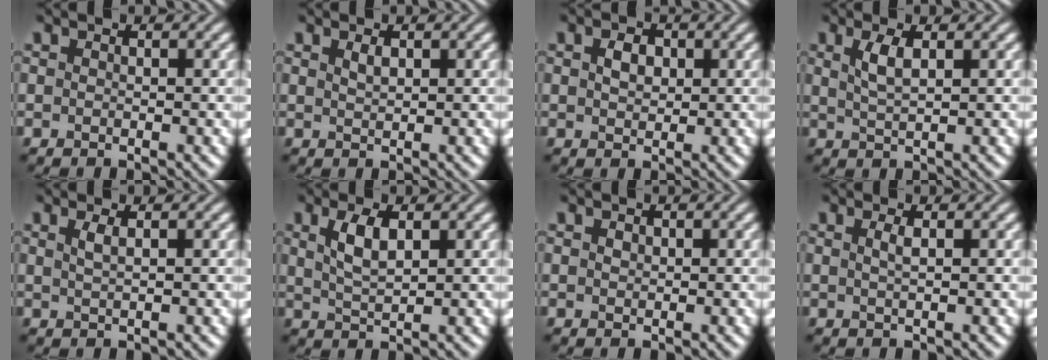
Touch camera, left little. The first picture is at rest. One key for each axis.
{"total": 1.0, "fx": 0.6, "fy": 0.4, "fz": 0.7, "tx": -0.017, "ty": 0.001, "tz": 0.012}
{"total": 2.0, "fx": 0.5, "fy": 1.4, "fz": 1.3, "tx": -0.028, "ty": 0.003, "tz": 0.008}
{"total": 2.3, "fx": 0.9, "fy": 0.7, "fz": 1.9, "tx": -0.041, "ty": 0.001, "tz": 0.020}
{"total": 1.3, "fx": 0.6, "fy": 0.4, "fz": 1.1, "tx": -0.019, "ty": 0.003, "tz": 0.009}
{"total": 3.1, "fx": 1.2, "fy": 1.2, "fz": 2.6, "tx": -0.057, "ty": 0.002, "tz": 0.027}
{"total": 0.6, "fx": 0.3, "fy": 0.4, "fz": 0.3, "tx": -0.006, "ty": 0.000, "tz": 0.005}
{"total": 1.2, "fx": 0.3, "fy": 0.3, "fz": 1.0, "tx": -0.017, "ty": 0.004, "tz": 0.004}